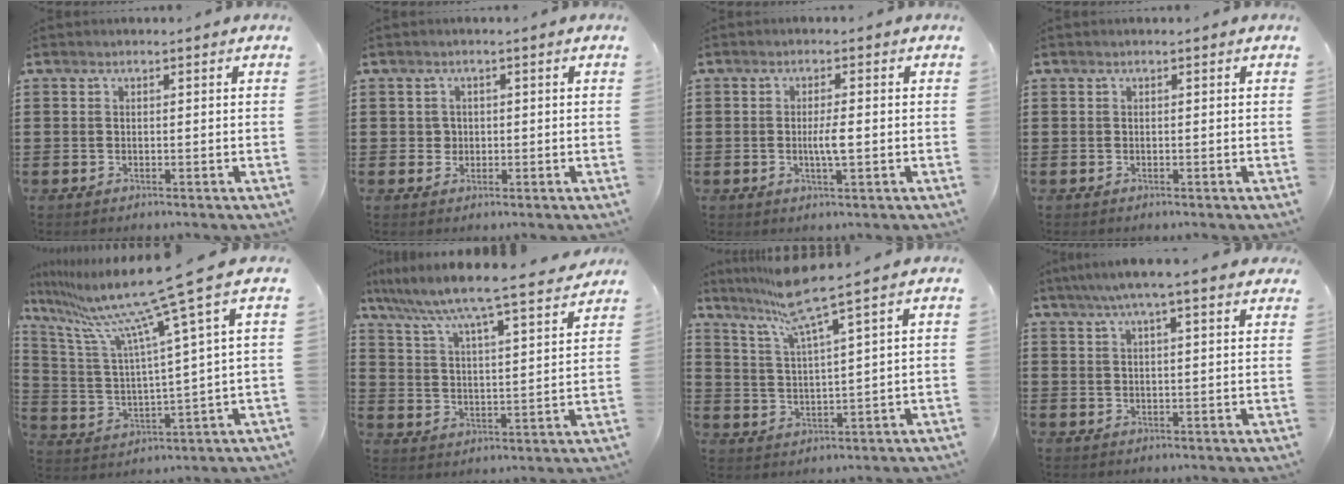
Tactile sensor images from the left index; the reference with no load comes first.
{"total": 1.6, "force": [0.2, 1.5, 0.3], "torque": [-0.013, 0.009, 0.001]}
{"total": 3.0, "force": [-0.3, 0.4, 3.0], "torque": [-0.054, -0.002, -0.007]}
{"total": 0.0}
{"total": 12.9, "force": [9.5, -0.5, 8.8], "torque": [-0.208, -0.051, 0.150]}
{"total": 6.2, "force": [5.8, -0.8, 2.2], "torque": [-0.071, -0.048, 0.090]}
{"total": 7.7, "force": [5.9, -0.5, 5.0], "torque": [-0.117, -0.021, 0.100]}
{"total": 5.3, "force": [4.0, 0.3, 3.5], "torque": [-0.079, -0.003, 0.070]}